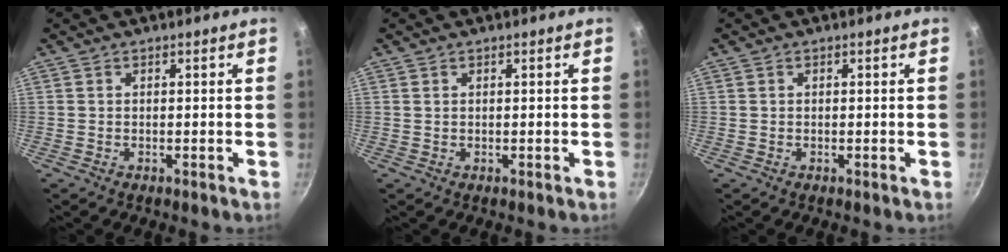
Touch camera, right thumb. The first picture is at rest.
{"total": 0.0}
{"total": 0.0}